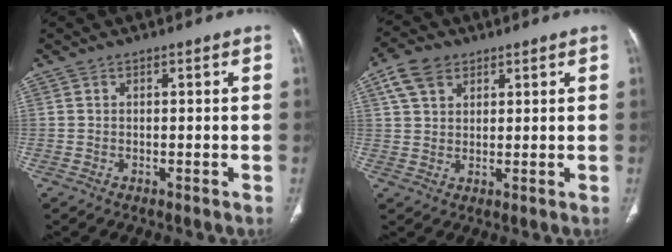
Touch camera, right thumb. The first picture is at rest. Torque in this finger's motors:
{"motor_torque": [-0.58, 0.58, 0.39, -0.39, 0.03]}